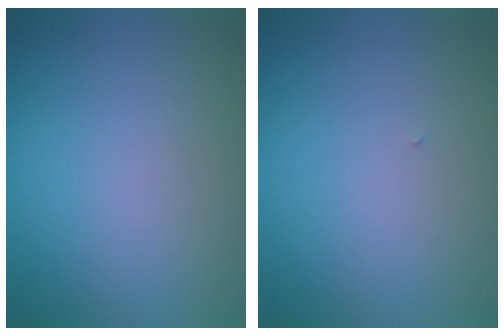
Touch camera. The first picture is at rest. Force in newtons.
{"total": 0.0}